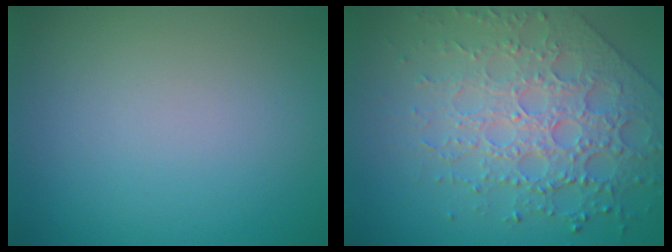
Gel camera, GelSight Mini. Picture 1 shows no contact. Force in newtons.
{"total": 7.2, "press": 5.4, "slide": 4.8}